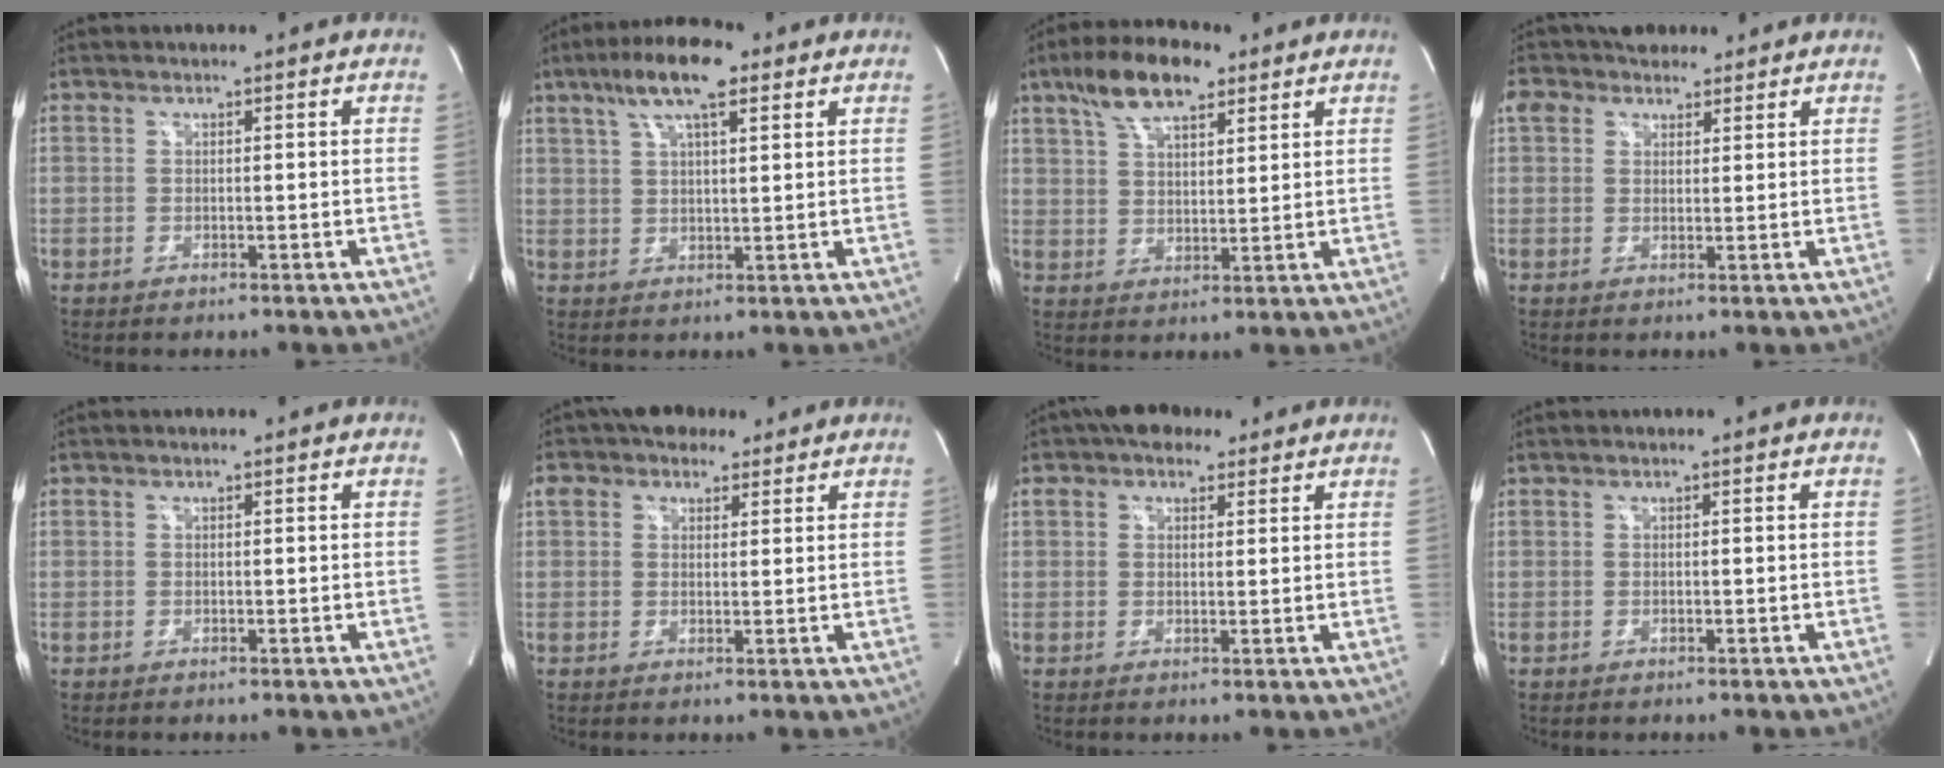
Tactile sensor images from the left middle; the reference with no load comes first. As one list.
[{"total": 9.3, "force": [5.5, 2.1, 7.3], "torque": [-0.137, 0.020, 0.092]}, {"total": 10.3, "force": [6.7, 3.8, 6.8], "torque": [-0.129, 0.019, 0.120]}, {"total": 6.4, "force": [4.5, 4.0, 2.2], "torque": [-0.046, 0.032, 0.085]}, {"total": 0.0}, {"total": 6.7, "force": [4.5, 4.0, 3.0], "torque": [-0.058, 0.033, 0.080]}, {"total": 5.6, "force": [3.9, 3.0, 2.7], "torque": [-0.048, 0.027, 0.066]}, {"total": 0.0}]